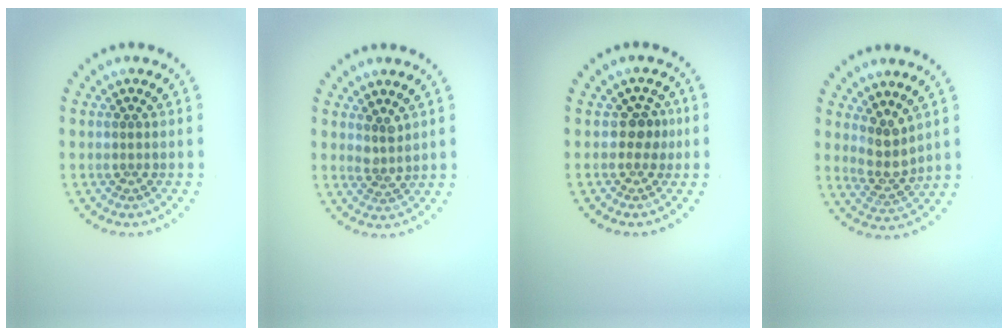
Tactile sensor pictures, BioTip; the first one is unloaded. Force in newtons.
{"total": 1.8, "press": 1.4, "slide": 1.2}
{"total": 1.6, "press": 1.4, "slide": 0.8}
{"total": 2.9, "press": 2.3, "slide": 1.8}